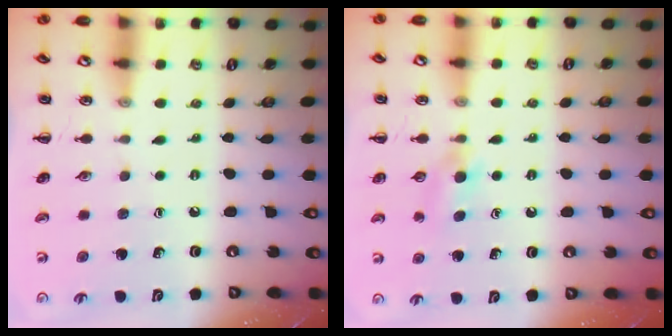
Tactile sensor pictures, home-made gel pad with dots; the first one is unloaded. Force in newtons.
{"total": 5.9, "press": 5.6, "slide": 1.9}